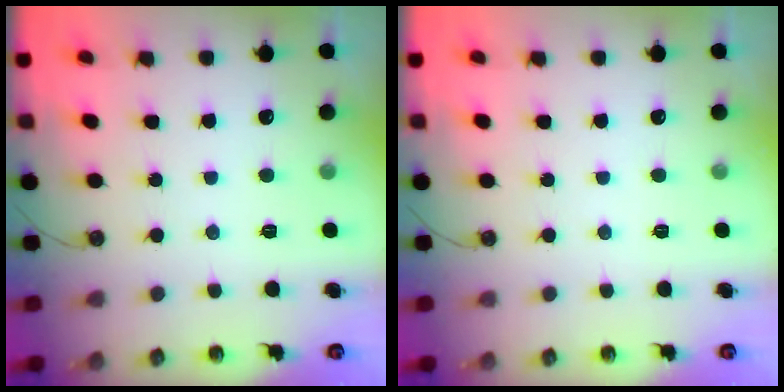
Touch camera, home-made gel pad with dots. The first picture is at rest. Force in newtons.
{"total": 0.0}